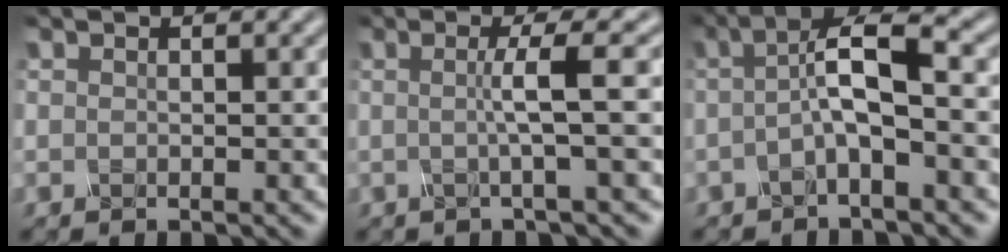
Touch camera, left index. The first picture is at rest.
{"total": 3.9, "force": [0.1, 0.5, 3.8], "torque": [-0.062, 0.001, -0.009]}
{"total": 4.7, "force": [-0.4, 1.1, 4.6], "torque": [-0.082, 0.020, -0.017]}